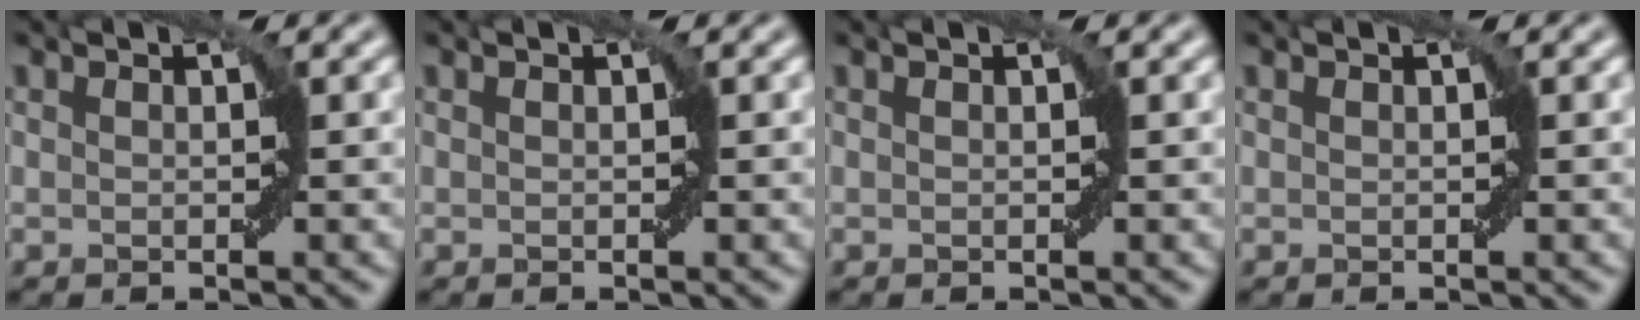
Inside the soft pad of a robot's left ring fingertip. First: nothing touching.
{"total": 0.0}
{"total": 0.0}
{"total": 0.0}